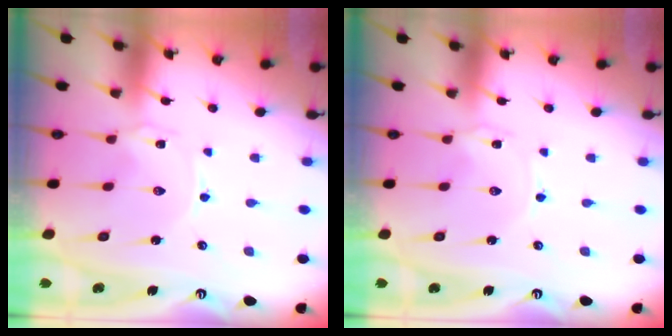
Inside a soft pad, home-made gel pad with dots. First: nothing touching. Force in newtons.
{"total": 1.5, "press": 1.5, "slide": 0.1}